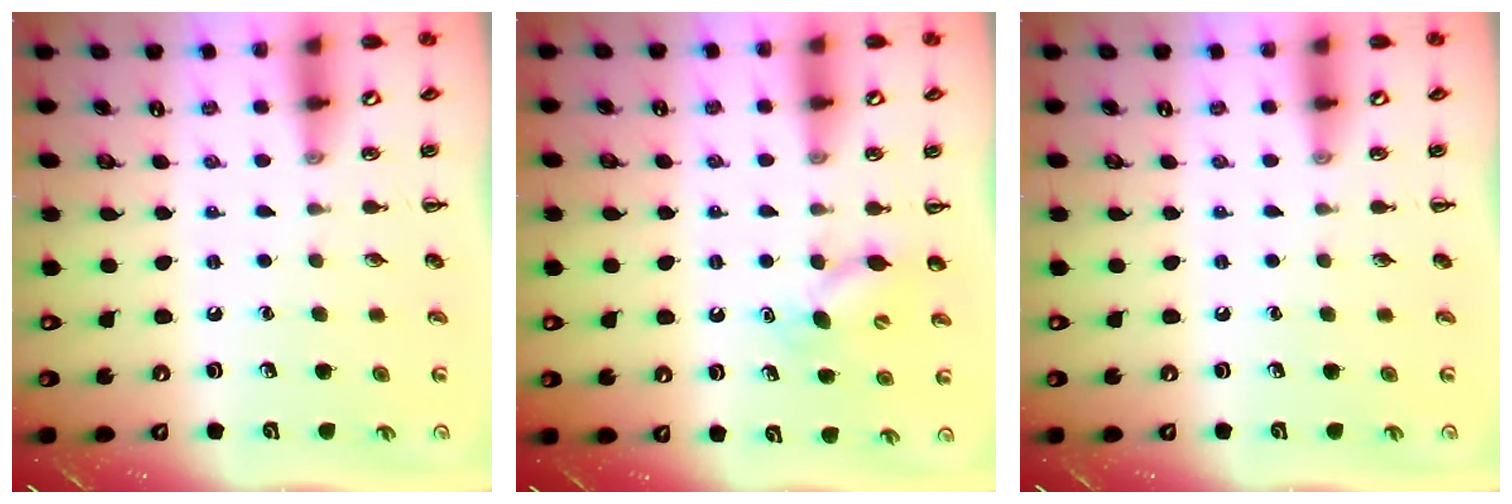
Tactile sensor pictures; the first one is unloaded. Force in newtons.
{"total": 7.4, "press": 7.2, "slide": 1.5}
{"total": 0.0}